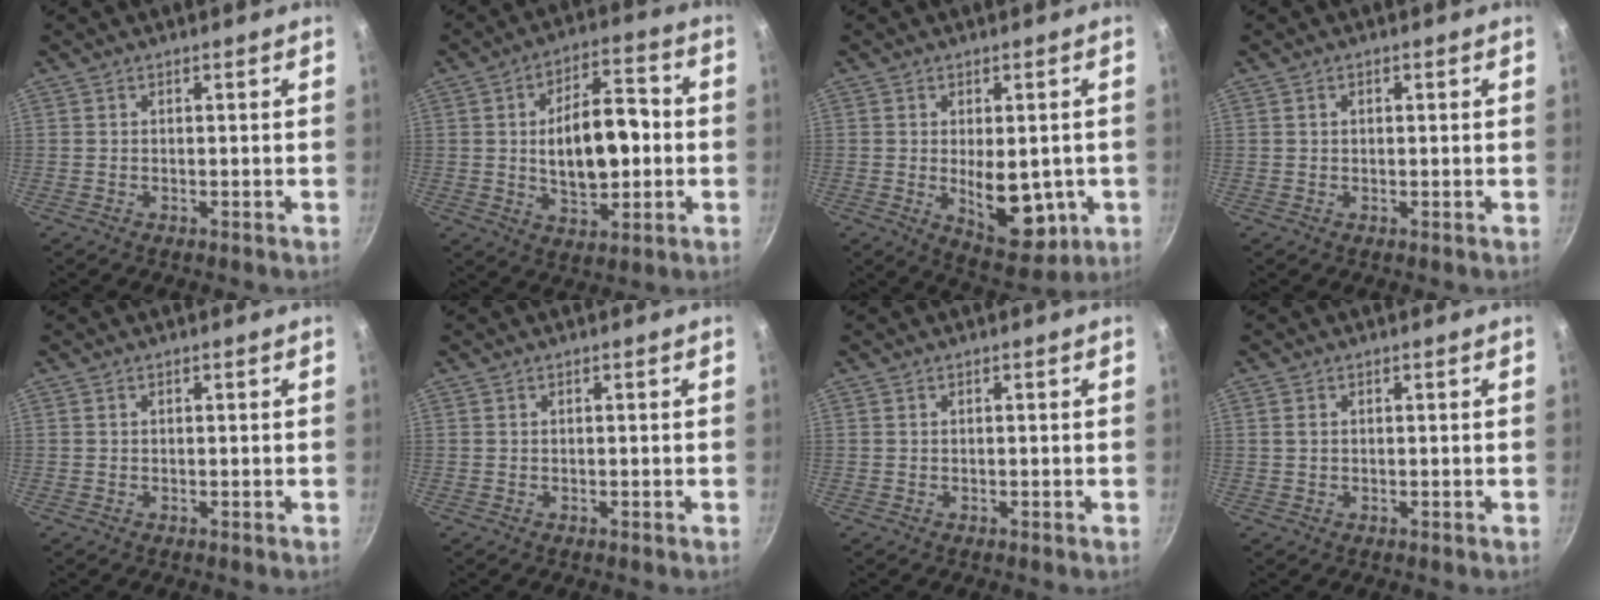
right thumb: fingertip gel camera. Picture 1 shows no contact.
{"total": 14.5, "force": [0.0, 7.6, 12.3], "torque": [-0.170, 0.019, 0.001]}
{"total": 10.8, "force": [-1.8, 5.6, 9.1], "torque": [-0.100, -0.016, -0.010]}
{"total": 0.8, "force": [0.2, 0.6, 0.5], "torque": [-0.004, 0.001, 0.002]}
{"total": 0.0}
{"total": 0.0}
{"total": 0.0}
{"total": 1.2, "force": [0.3, 0.8, 0.8], "torque": [-0.019, 0.000, 0.009]}